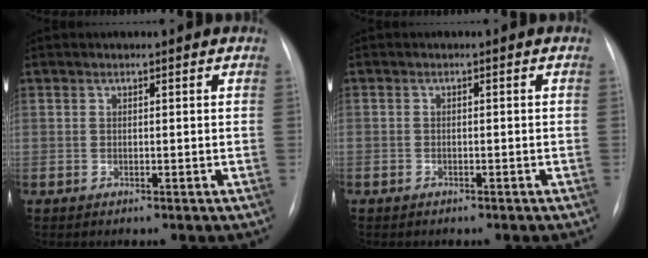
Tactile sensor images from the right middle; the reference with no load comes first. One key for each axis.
{"total": 0.9, "fx": -0.7, "fy": 0.5, "fz": 0.2, "tx": -0.008, "ty": 0.002, "tz": -0.011}